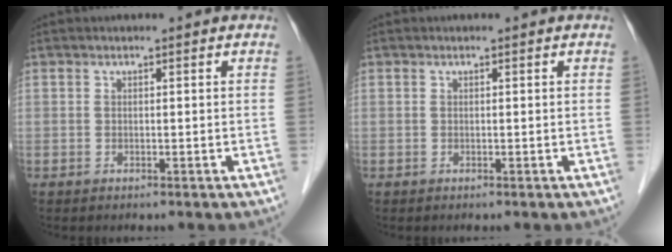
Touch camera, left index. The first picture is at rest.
{"total": 0.0}